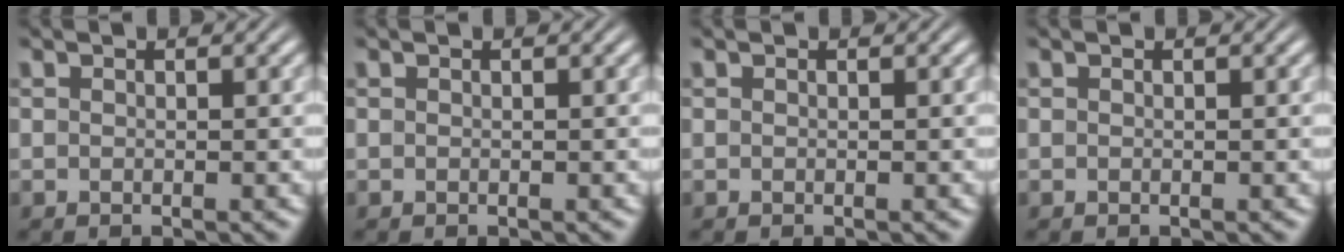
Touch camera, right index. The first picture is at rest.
{"total": 0.0}
{"total": 0.0}
{"total": 0.0}